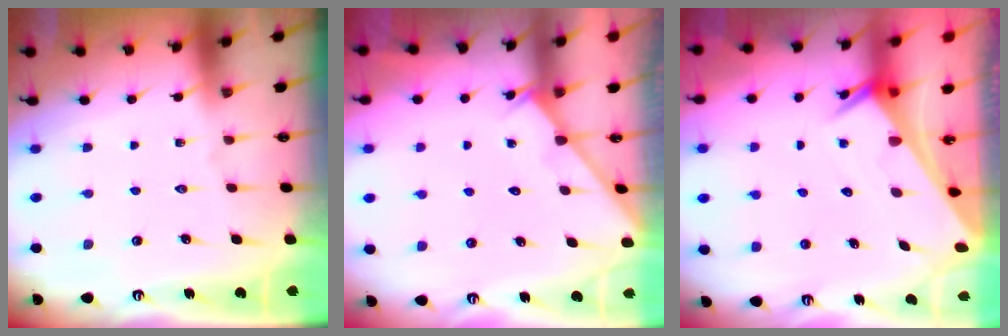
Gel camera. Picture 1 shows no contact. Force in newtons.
{"total": 2.0, "press": 2.0, "slide": 0.2}
{"total": 2.7, "press": 2.7, "slide": 0.1}